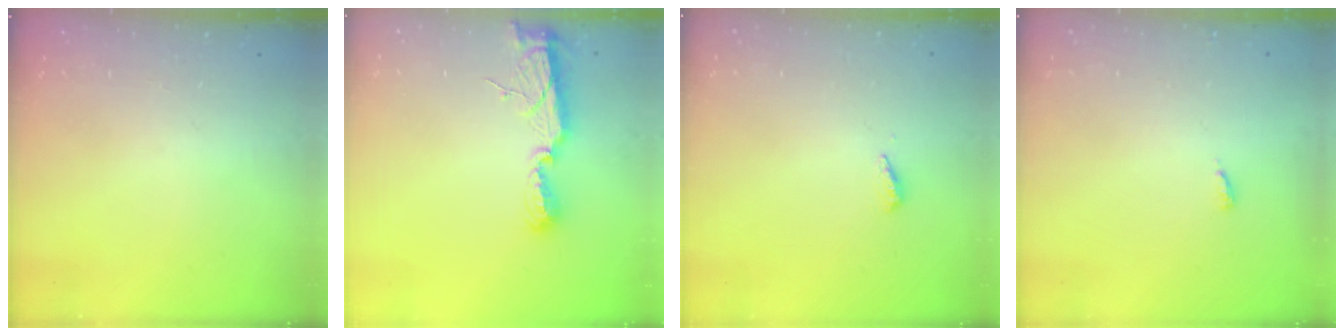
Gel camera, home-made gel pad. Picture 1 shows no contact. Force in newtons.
{"total": 8.4, "press": 8.4, "slide": 0.5}
{"total": 2.9, "press": 2.9, "slide": 0.3}
{"total": 2.9, "press": 2.9, "slide": 0.2}